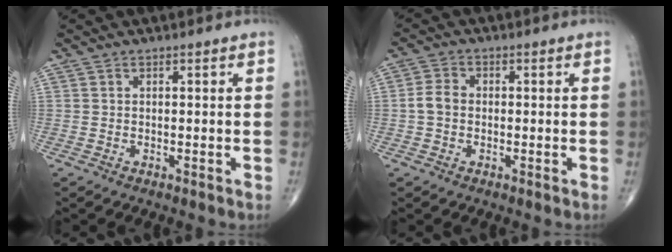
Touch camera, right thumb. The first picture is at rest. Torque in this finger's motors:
{"motor_torque": [0.58, 1.07, 0.45, -0.17, 0.03]}